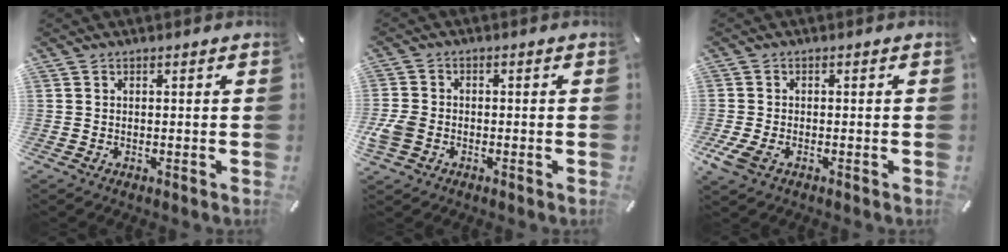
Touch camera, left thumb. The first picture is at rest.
{"total": 5.1, "force": [-1.6, 3.9, 2.8], "torque": [-0.072, 0.002, -0.033]}
{"total": 4.0, "force": [-1.8, 2.2, 2.8], "torque": [-0.078, -0.005, -0.038]}